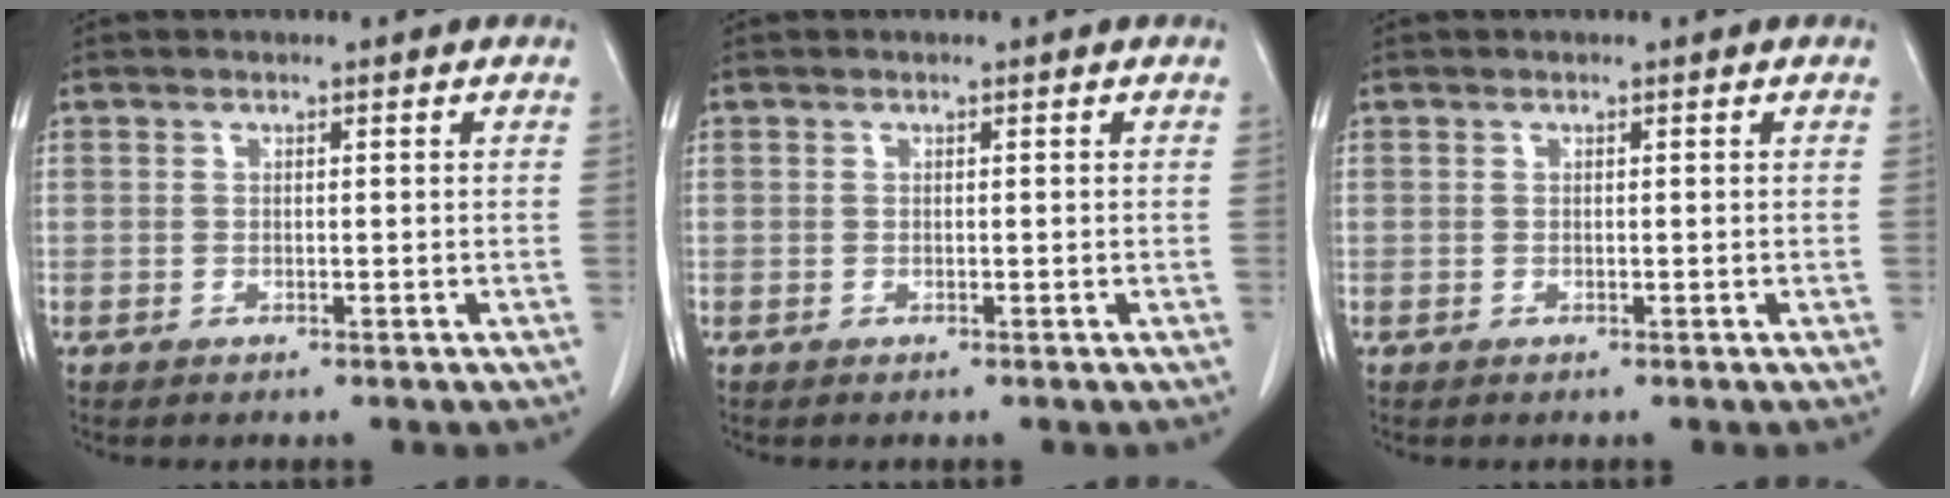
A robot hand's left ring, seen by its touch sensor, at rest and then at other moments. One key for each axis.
{"total": 0.0}
{"total": 0.0}